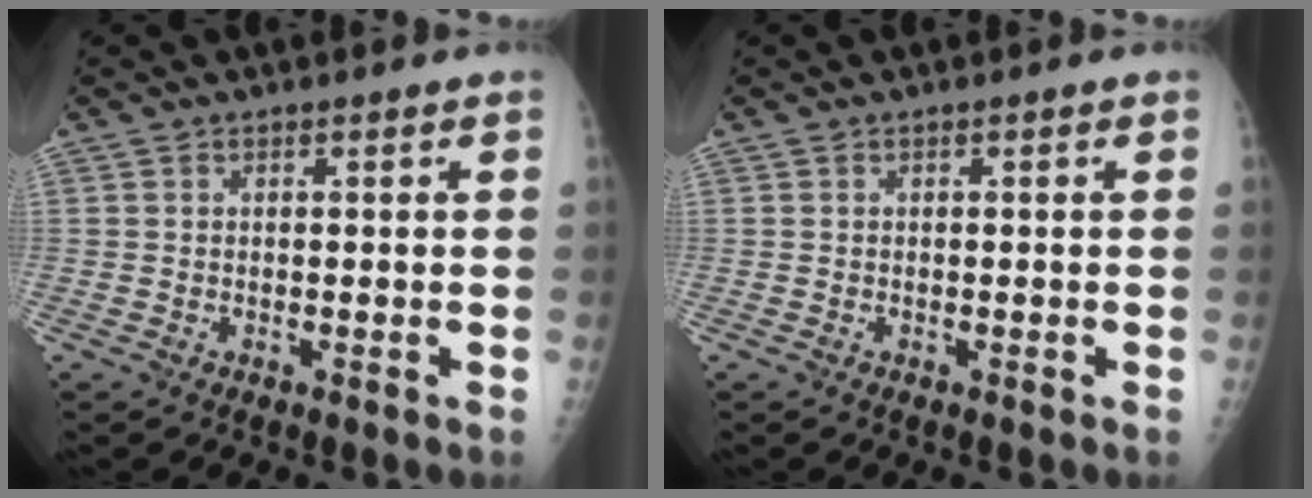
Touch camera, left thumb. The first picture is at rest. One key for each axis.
{"total": 0.0}